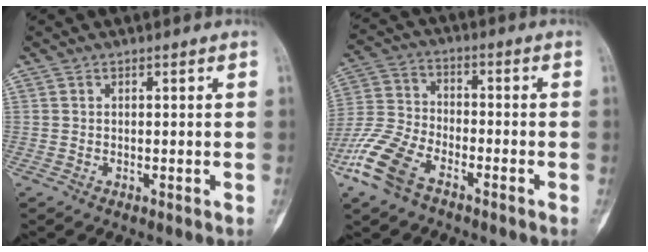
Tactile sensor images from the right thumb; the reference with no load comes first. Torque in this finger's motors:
{"motor_torque": [0.25, 0.23, 1.15, -0.41, 0.13]}